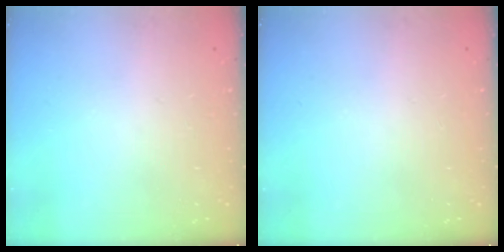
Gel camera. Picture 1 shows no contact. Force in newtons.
{"total": 0.0}